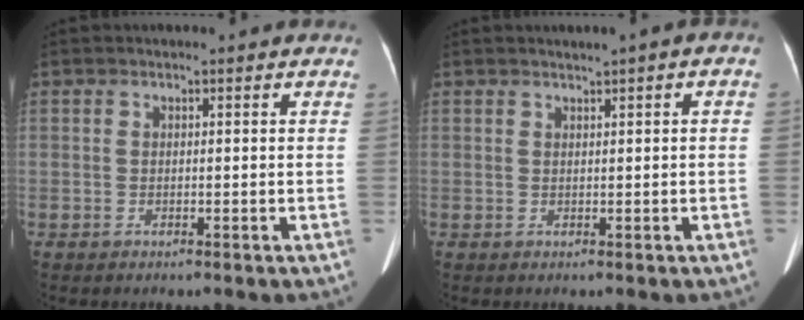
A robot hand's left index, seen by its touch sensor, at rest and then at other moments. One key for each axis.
{"total": 1.5, "fx": 0.6, "fy": 0.2, "fz": 1.4, "tx": -0.021, "ty": 0.010, "tz": 0.011}